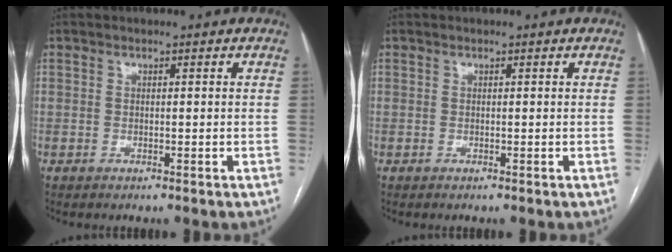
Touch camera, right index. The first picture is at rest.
{"total": 0.0}